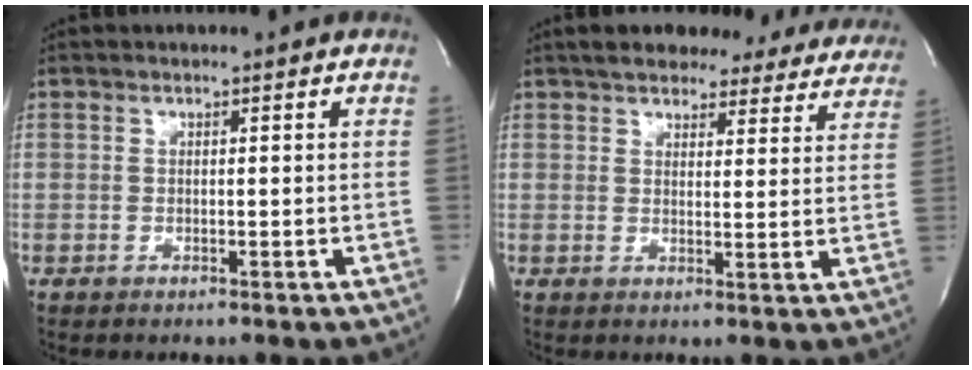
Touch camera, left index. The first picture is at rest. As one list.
[{"total": 19.0, "force": [16.8, 6.2, 6.3], "torque": [-0.083, 0.007, 0.193]}]